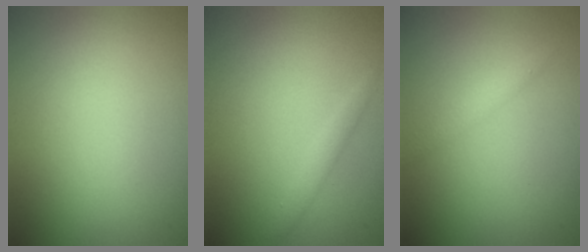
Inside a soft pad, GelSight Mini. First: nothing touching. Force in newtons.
{"total": 1.3, "press": 1.3, "slide": 0.0}
{"total": 1.4, "press": 1.4, "slide": 0.1}